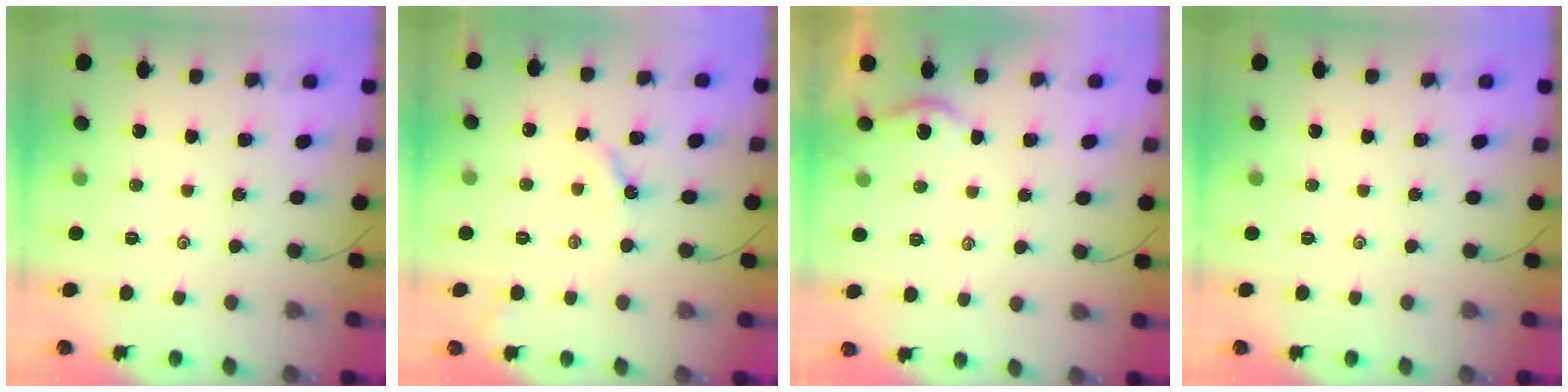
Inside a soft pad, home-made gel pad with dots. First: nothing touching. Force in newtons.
{"total": 3.6, "press": 3.6, "slide": 0.3}
{"total": 2.2, "press": 2.2, "slide": 0.3}
{"total": 0.0}